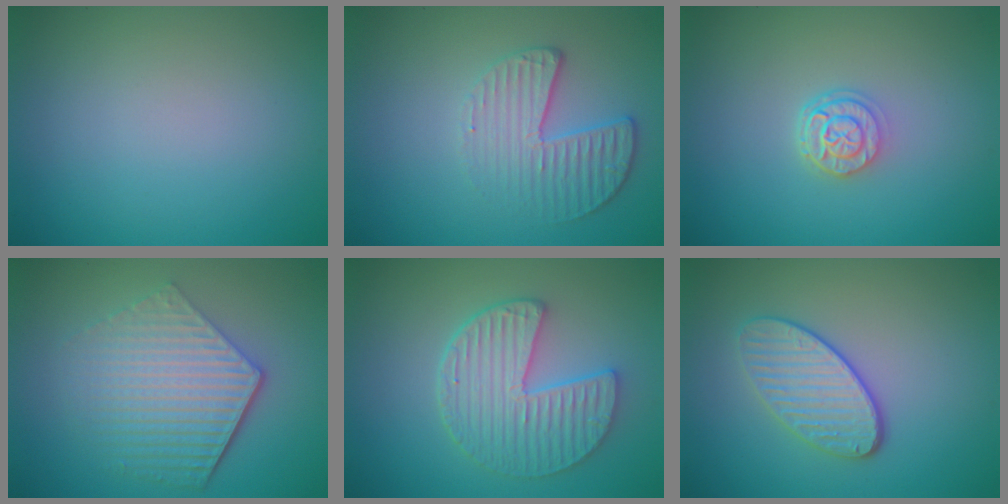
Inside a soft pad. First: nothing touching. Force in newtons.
{"total": 3.3, "press": 3.0, "slide": 1.5}
{"total": 2.7, "press": 2.1, "slide": 1.7}
{"total": 6.1, "press": 4.5, "slide": 4.2}
{"total": 5.2, "press": 4.4, "slide": 2.8}
{"total": 3.7, "press": 3.2, "slide": 1.7}